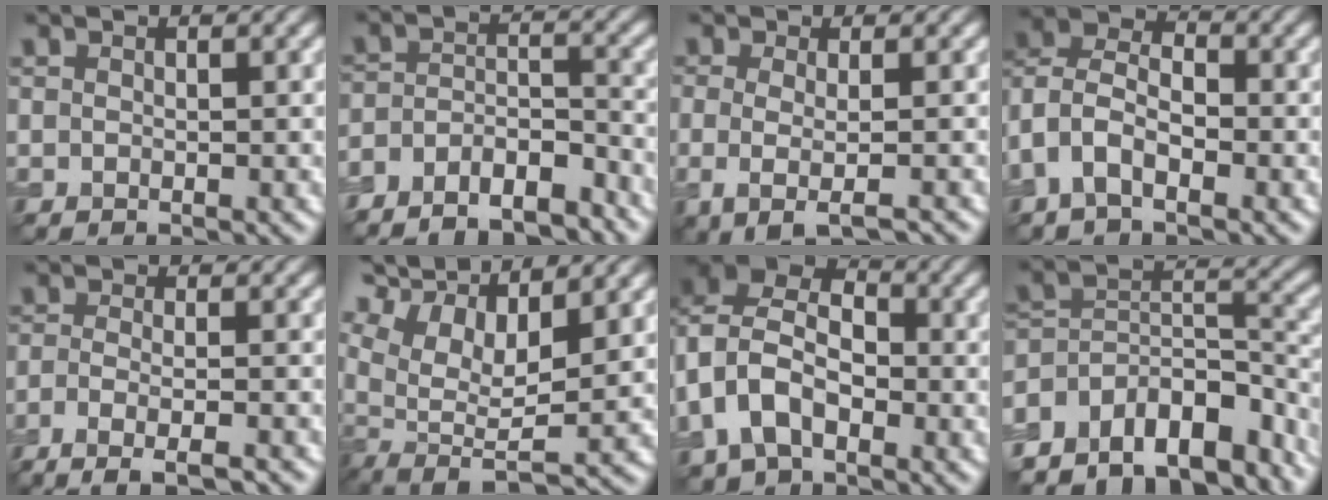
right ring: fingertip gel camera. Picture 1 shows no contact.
{"total": 6.4, "force": [-5.5, 1.7, 2.7], "torque": [-0.048, -0.005, -0.095]}
{"total": 3.0, "force": [-0.6, 0.9, 2.8], "torque": [-0.047, -0.007, -0.010]}
{"total": 5.2, "force": [-2.0, 3.1, 3.6], "torque": [-0.081, 0.011, -0.053]}
{"total": 5.9, "force": [-4.3, 1.4, 3.9], "torque": [-0.058, -0.018, -0.061]}
{"total": 10.7, "force": [6.2, 3.8, 7.9], "torque": [-0.157, 0.014, 0.110]}
{"total": 9.9, "force": [-2.3, 7.1, 6.6], "torque": [-0.139, 0.005, -0.056]}
{"total": 11.9, "force": [-9.1, 5.7, 5.1], "torque": [-0.098, 0.017, -0.145]}